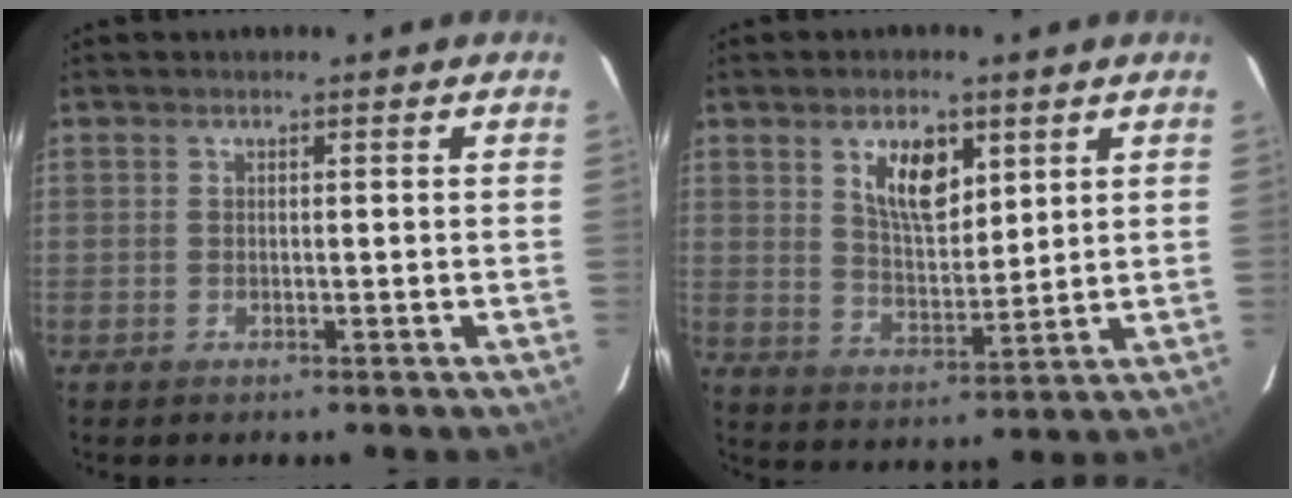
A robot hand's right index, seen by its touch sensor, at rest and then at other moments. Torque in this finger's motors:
{"motor_torque": [0.20, 0.11, 0.18, 0.08]}